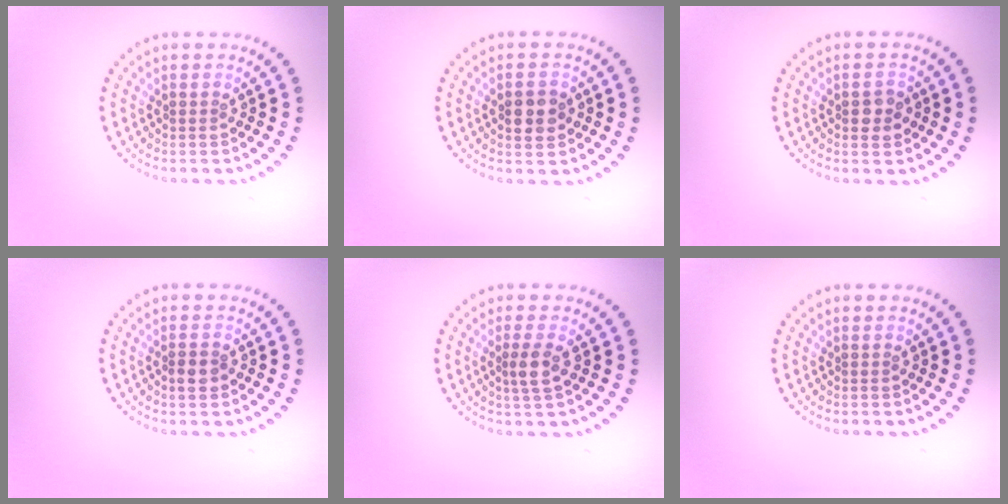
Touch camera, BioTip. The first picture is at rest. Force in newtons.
{"total": 3.2, "press": 3.2, "slide": 0.1}
{"total": 1.8, "press": 1.8, "slide": 0.1}
{"total": 1.7, "press": 1.6, "slide": 0.6}
{"total": 2.0, "press": 1.8, "slide": 1.0}
{"total": 0.0}